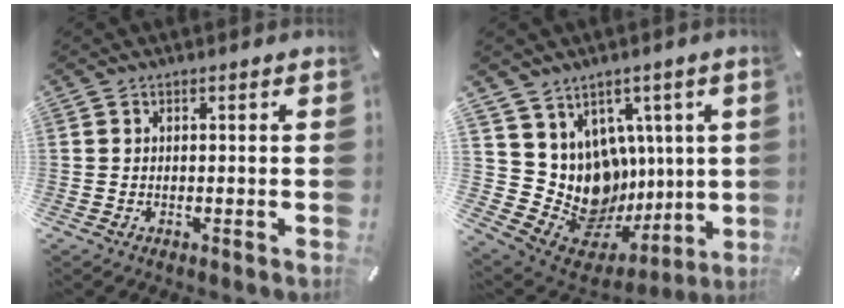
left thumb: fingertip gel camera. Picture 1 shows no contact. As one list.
[{"total": 13.4, "force": [1.1, 12.7, 4.2], "torque": [-0.055, -0.065, 0.058]}]